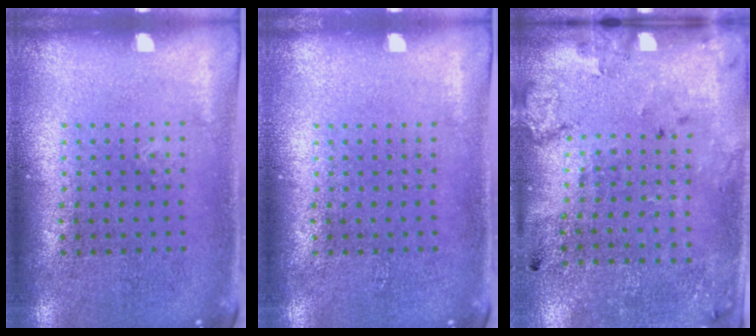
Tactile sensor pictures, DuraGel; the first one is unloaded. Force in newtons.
{"total": 0.0}
{"total": 2.2, "press": 1.4, "slide": 1.7}